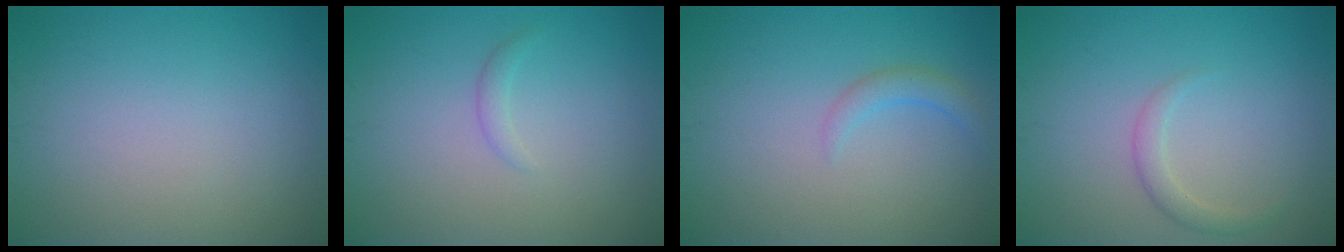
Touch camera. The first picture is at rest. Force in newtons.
{"total": 0.8, "press": 0.8, "slide": 0.1}
{"total": 1.5, "press": 1.5, "slide": 0.2}
{"total": 1.5, "press": 1.5, "slide": 0.0}